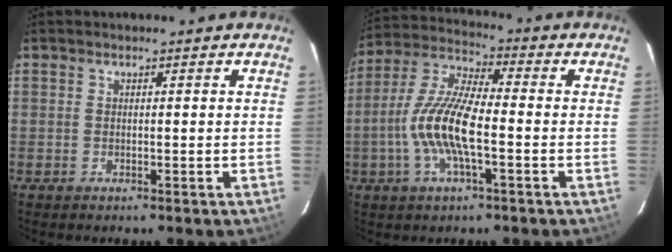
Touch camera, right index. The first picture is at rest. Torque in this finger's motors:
{"motor_torque": [0.53, -0.23, 0.41, 0.21]}